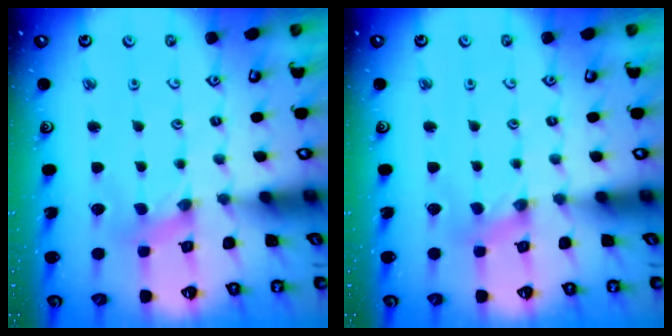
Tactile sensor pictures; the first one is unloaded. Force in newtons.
{"total": 1.7, "press": 1.7, "slide": 0.3}